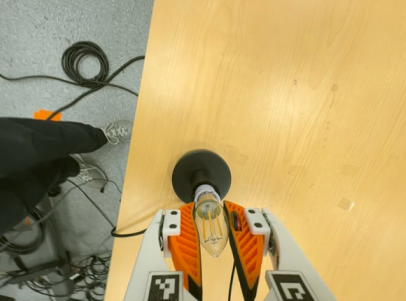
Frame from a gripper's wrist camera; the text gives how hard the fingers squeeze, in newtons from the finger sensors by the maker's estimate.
{"total": 21.1, "left": 21.8, "right": 20.5}